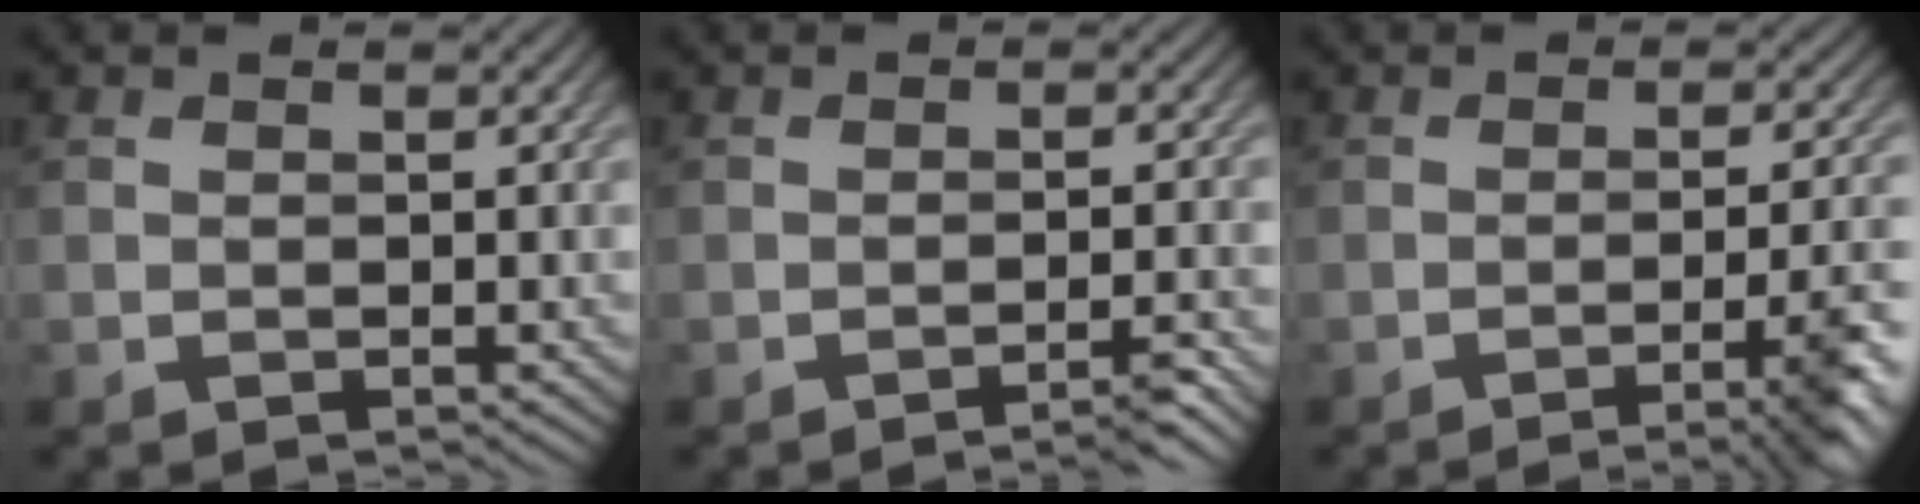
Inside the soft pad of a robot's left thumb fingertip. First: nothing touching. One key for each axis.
{"total": 3.1, "fx": -2.1, "fy": 0.2, "fz": 2.3, "tx": -0.029, "ty": 0.009, "tz": -0.043}
{"total": 7.5, "fx": -3.6, "fy": 1.5, "fz": 6.4, "tx": -0.088, "ty": -0.003, "tz": -0.053}